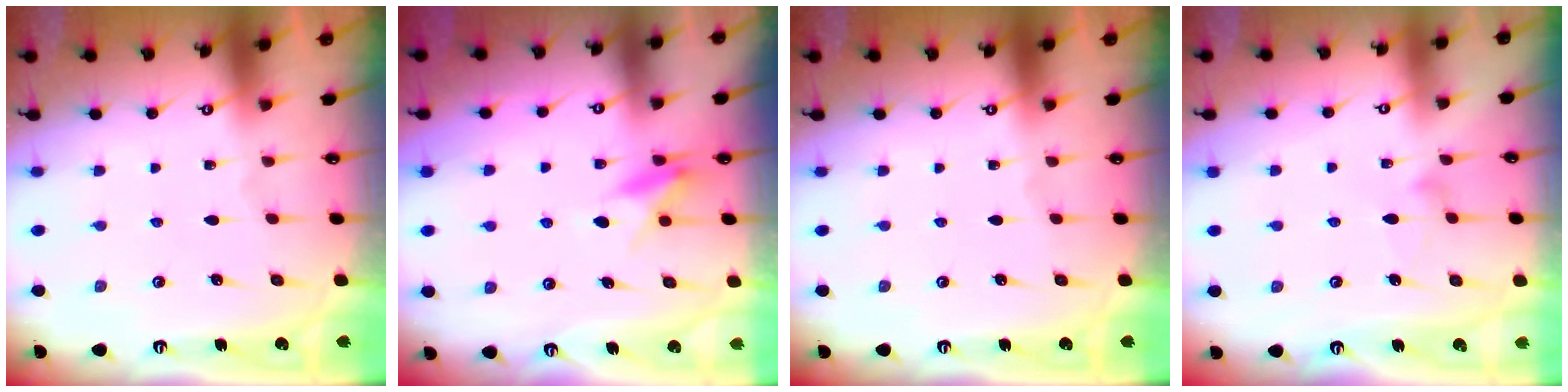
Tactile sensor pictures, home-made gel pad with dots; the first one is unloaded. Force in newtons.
{"total": 7.3, "press": 7.3, "slide": 0.9}
{"total": 0.0}
{"total": 8.3, "press": 8.3, "slide": 0.4}